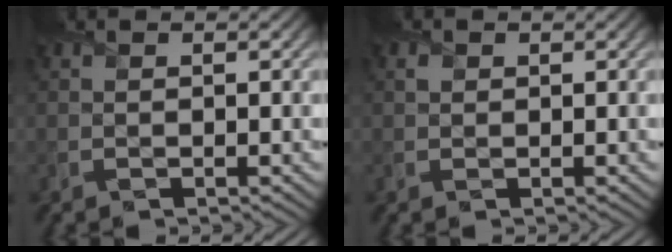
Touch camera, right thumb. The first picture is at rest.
{"total": 0.8, "force": [0.3, 0.7, 0.1], "torque": [0.000, -0.001, 0.005]}